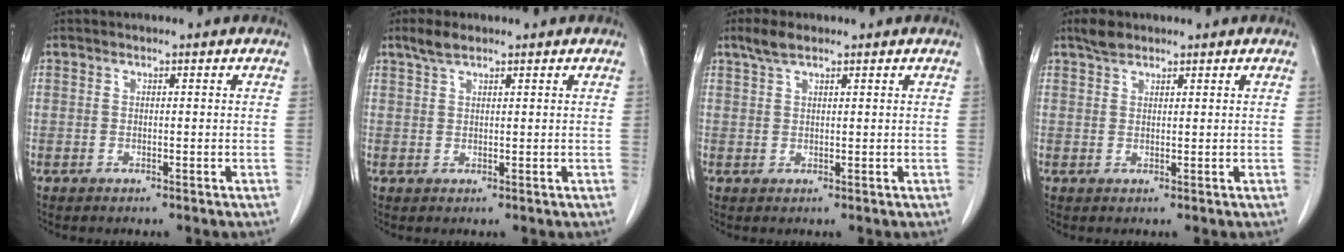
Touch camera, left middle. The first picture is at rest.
{"total": 2.6, "force": [2.0, 0.6, 1.5], "torque": [-0.037, 0.008, 0.041]}
{"total": 2.8, "force": [2.1, 0.7, 1.7], "torque": [-0.042, 0.009, 0.044]}
{"total": 2.3, "force": [1.9, 0.9, 0.9], "torque": [-0.021, 0.006, 0.034]}